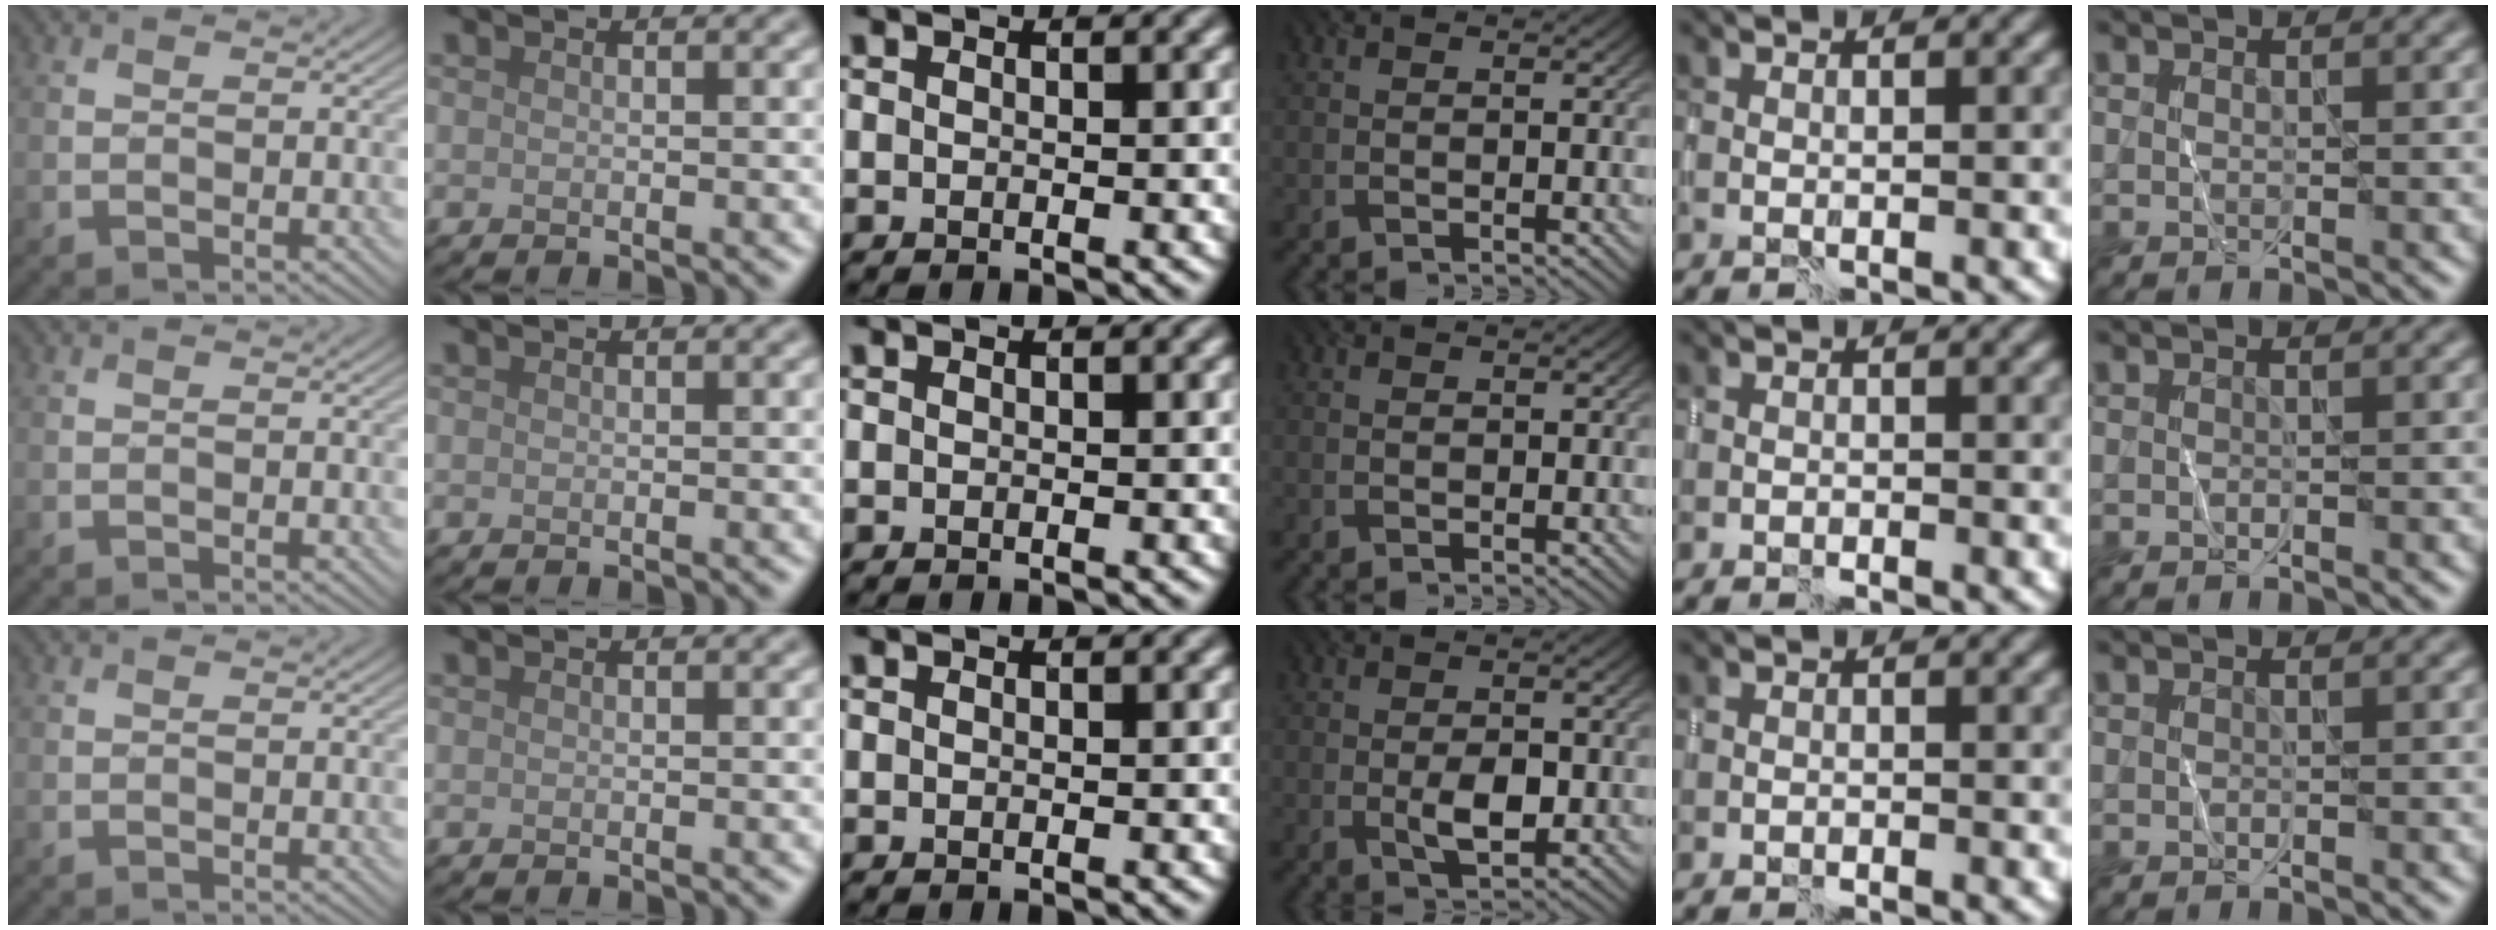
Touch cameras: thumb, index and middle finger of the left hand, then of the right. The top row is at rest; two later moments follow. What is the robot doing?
{"motion": "wrap", "object": "plastic wrap"}